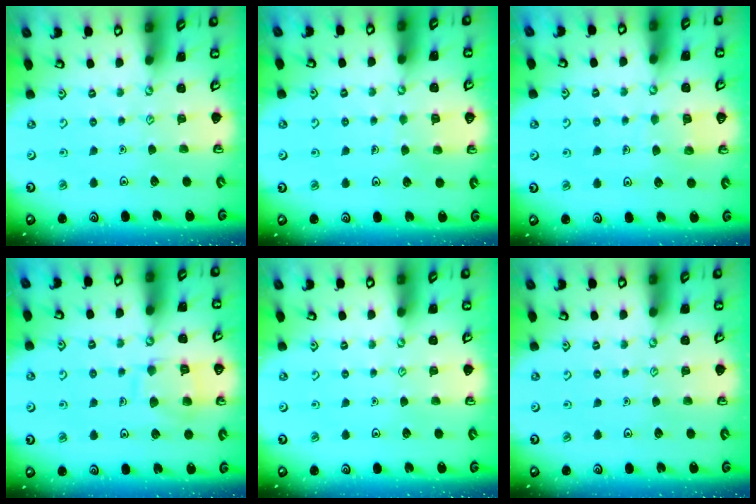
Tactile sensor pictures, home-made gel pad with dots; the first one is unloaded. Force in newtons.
{"total": 3.5, "press": 3.5, "slide": 0.3}
{"total": 6.3, "press": 6.3, "slide": 0.4}
{"total": 10.6, "press": 10.6, "slide": 1.0}
{"total": 0.0}
{"total": 0.0}